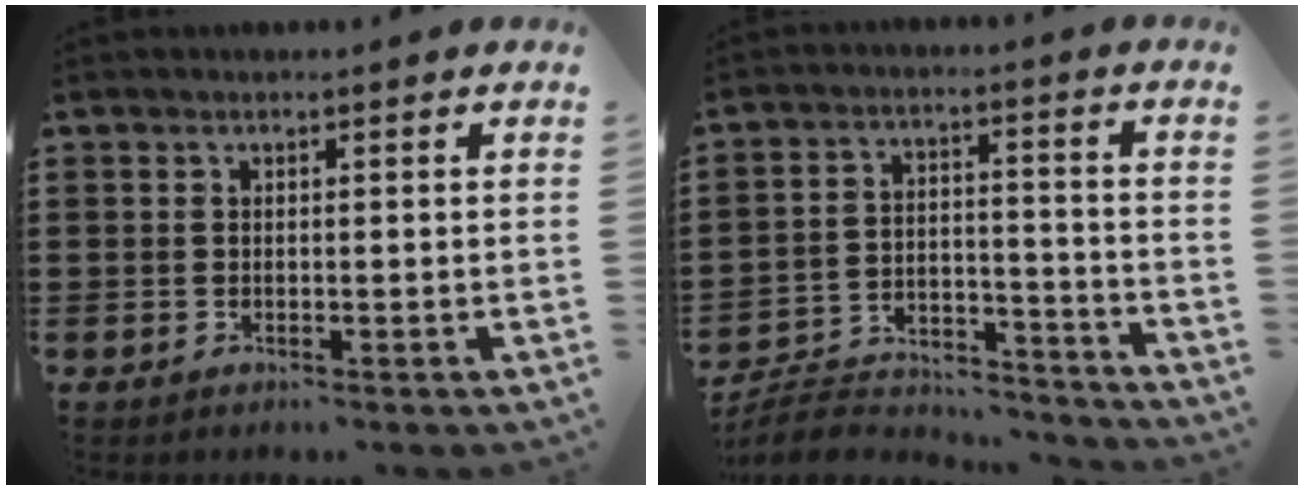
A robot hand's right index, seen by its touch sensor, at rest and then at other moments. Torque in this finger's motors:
{"motor_torque": [-1.91, -0.23, -0.06, -0.21]}